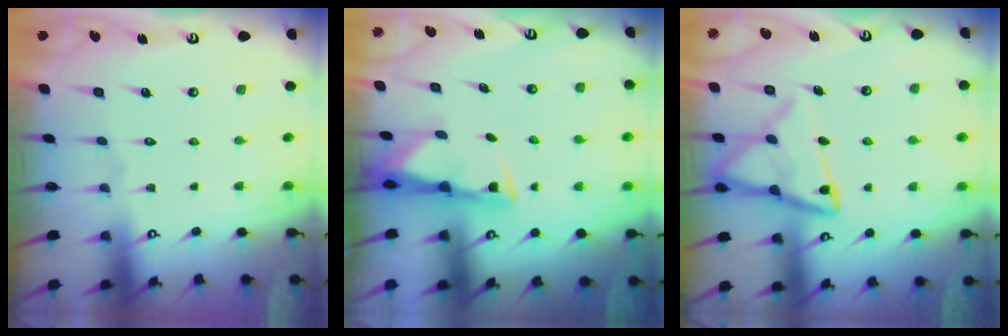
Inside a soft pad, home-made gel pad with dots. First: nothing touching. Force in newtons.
{"total": 3.0, "press": 2.9, "slide": 0.5}
{"total": 13.2, "press": 13.1, "slide": 1.4}